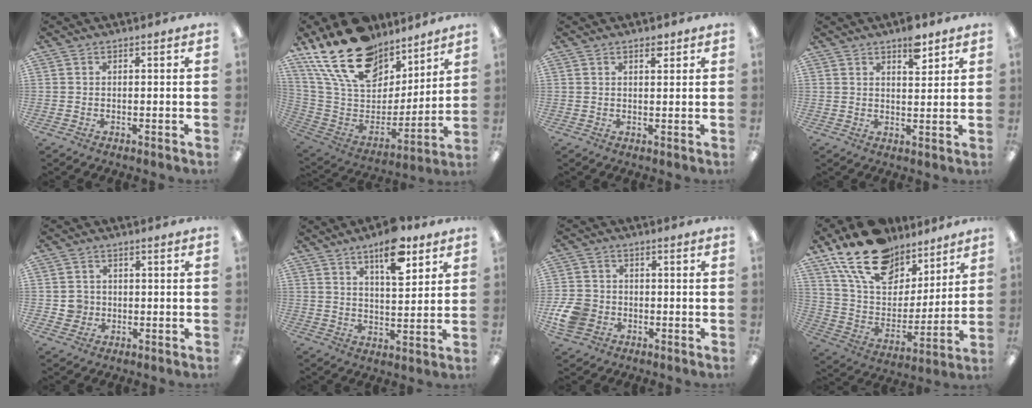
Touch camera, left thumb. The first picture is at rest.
{"total": 23.5, "force": [16.1, 12.8, 11.5], "torque": [-0.217, -0.093, 0.299]}
{"total": 2.4, "force": [1.8, 0.9, 1.3], "torque": [-0.012, -0.007, 0.029]}
{"total": 6.5, "force": [4.4, 2.8, 3.9], "torque": [-0.039, -0.026, 0.070]}
{"total": 3.5, "force": [-0.1, 3.5, 0.4], "torque": [-0.005, 0.003, -0.004]}
{"total": 11.4, "force": [7.3, 4.3, 7.6], "torque": [-0.108, -0.036, 0.120]}
{"total": 7.8, "force": [-2.2, 6.5, 3.7], "torque": [-0.086, 0.015, -0.041]}
{"total": 20.0, "force": [14.1, 11.0, 9.0], "torque": [-0.172, -0.077, 0.259]}